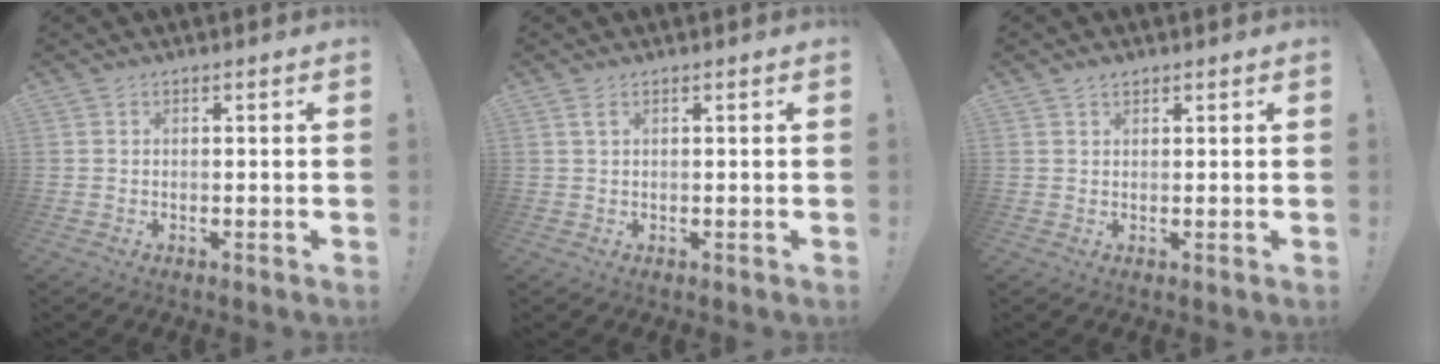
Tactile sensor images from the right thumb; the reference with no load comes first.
{"total": 1.4, "force": [0.6, 0.2, 1.3], "torque": [-0.021, -0.002, 0.008]}
{"total": 1.5, "force": [1.2, 0.6, 0.6], "torque": [-0.011, -0.003, 0.022]}